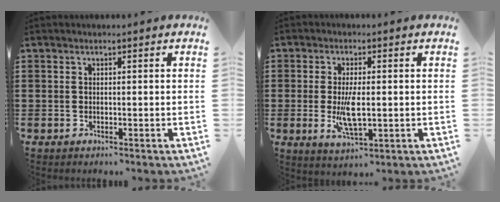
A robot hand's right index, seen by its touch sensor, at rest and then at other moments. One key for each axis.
{"total": 6.7, "fx": -0.5, "fy": 2.5, "fz": 6.2, "tx": -0.121, "ty": -0.009, "tz": -0.014}